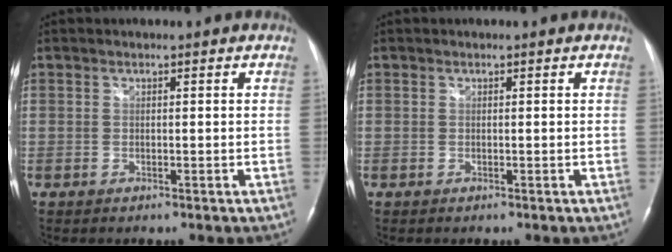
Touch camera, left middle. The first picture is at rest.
{"total": 0.0}